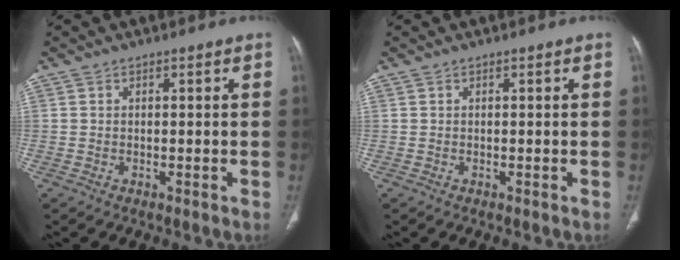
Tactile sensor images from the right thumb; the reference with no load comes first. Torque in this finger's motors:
{"motor_torque": [1.22, 3.75, -0.10, 0.52, -0.11]}